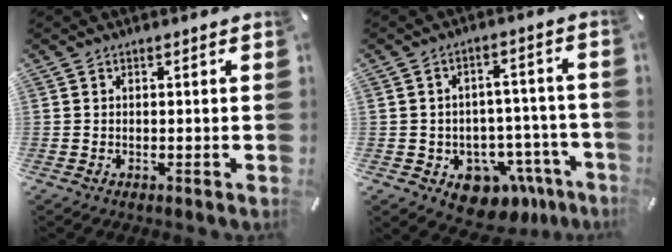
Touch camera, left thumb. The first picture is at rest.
{"total": 10.4, "force": [-6.1, 7.2, 4.5], "torque": [-0.035, 0.041, -0.095]}